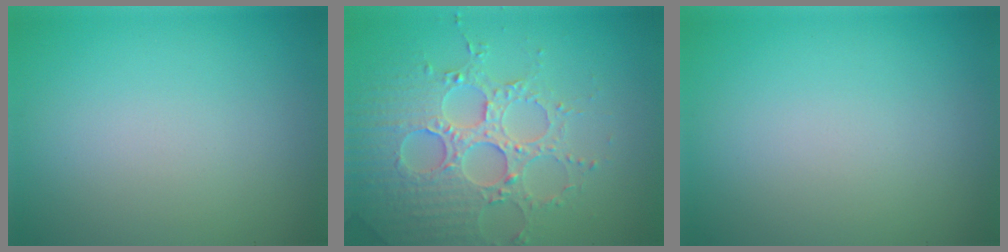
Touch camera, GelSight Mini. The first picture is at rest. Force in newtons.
{"total": 4.7, "press": 4.7, "slide": 0.7}
{"total": 0.0}